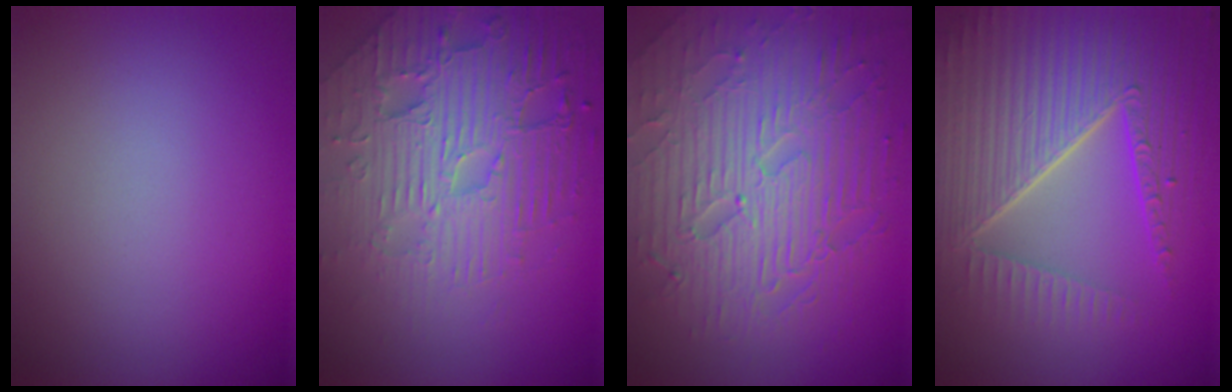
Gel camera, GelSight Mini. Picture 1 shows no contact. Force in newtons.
{"total": 7.1, "press": 5.4, "slide": 4.6}
{"total": 9.2, "press": 6.3, "slide": 6.7}
{"total": 8.8, "press": 6.2, "slide": 6.2}